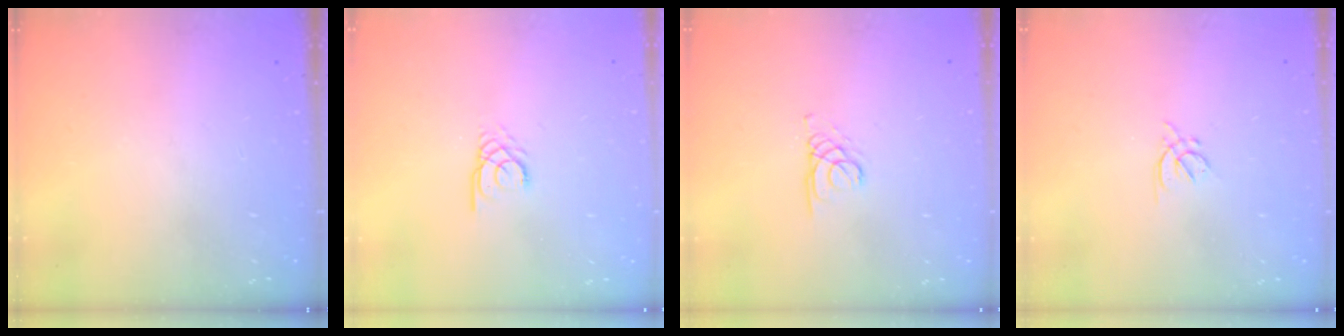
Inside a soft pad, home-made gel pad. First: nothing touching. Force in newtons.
{"total": 2.4, "press": 2.4, "slide": 0.3}
{"total": 1.4, "press": 1.3, "slide": 0.1}
{"total": 2.5, "press": 2.4, "slide": 0.6}